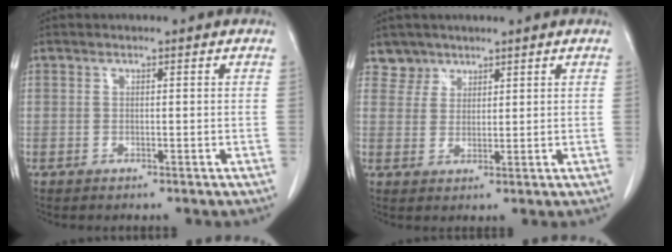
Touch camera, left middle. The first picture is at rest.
{"total": 3.0, "force": [2.4, 1.7, -0.6], "torque": [0.019, 0.002, 0.041]}